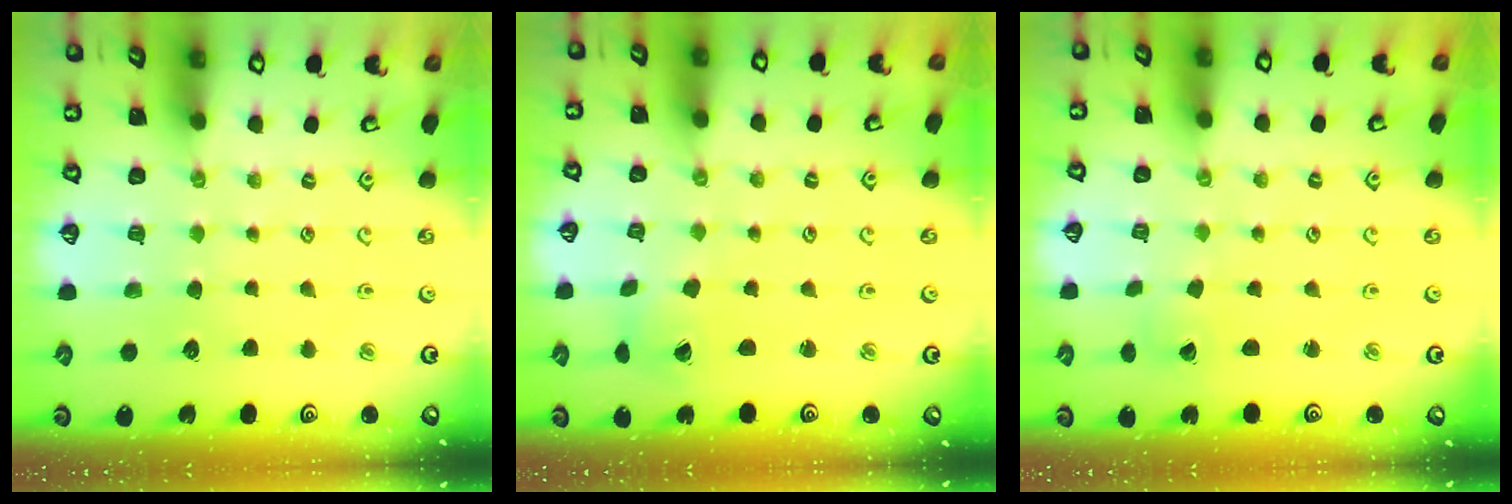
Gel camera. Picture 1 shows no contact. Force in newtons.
{"total": 1.8, "press": 1.8, "slide": 0.2}
{"total": 0.8, "press": 0.8, "slide": 0.1}